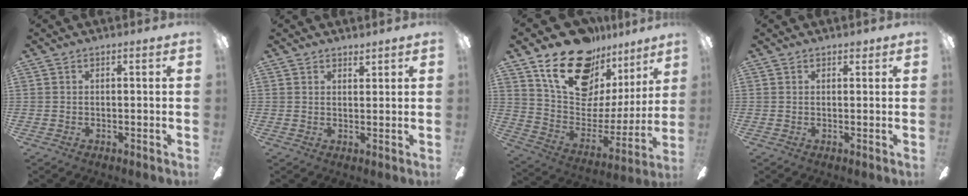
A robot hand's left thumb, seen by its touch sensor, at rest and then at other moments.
{"total": 2.2, "force": [2.0, 0.9, 0.2], "torque": [0.011, -0.014, 0.036]}
{"total": 22.8, "force": [16.0, 12.2, 10.8], "torque": [-0.179, -0.102, 0.292]}
{"total": 1.3, "force": [1.1, 0.8, 0.3], "torque": [0.010, -0.006, 0.016]}